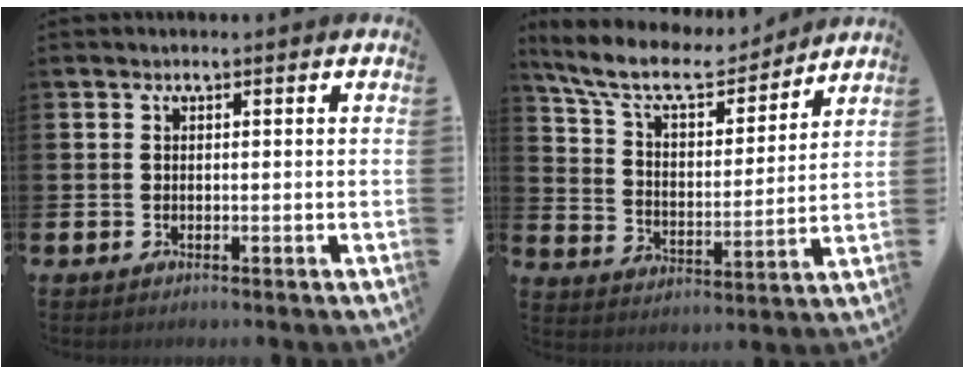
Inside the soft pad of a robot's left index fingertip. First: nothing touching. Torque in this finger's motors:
{"motor_torque": [1.14, -1.00, 0.69, 0.15]}